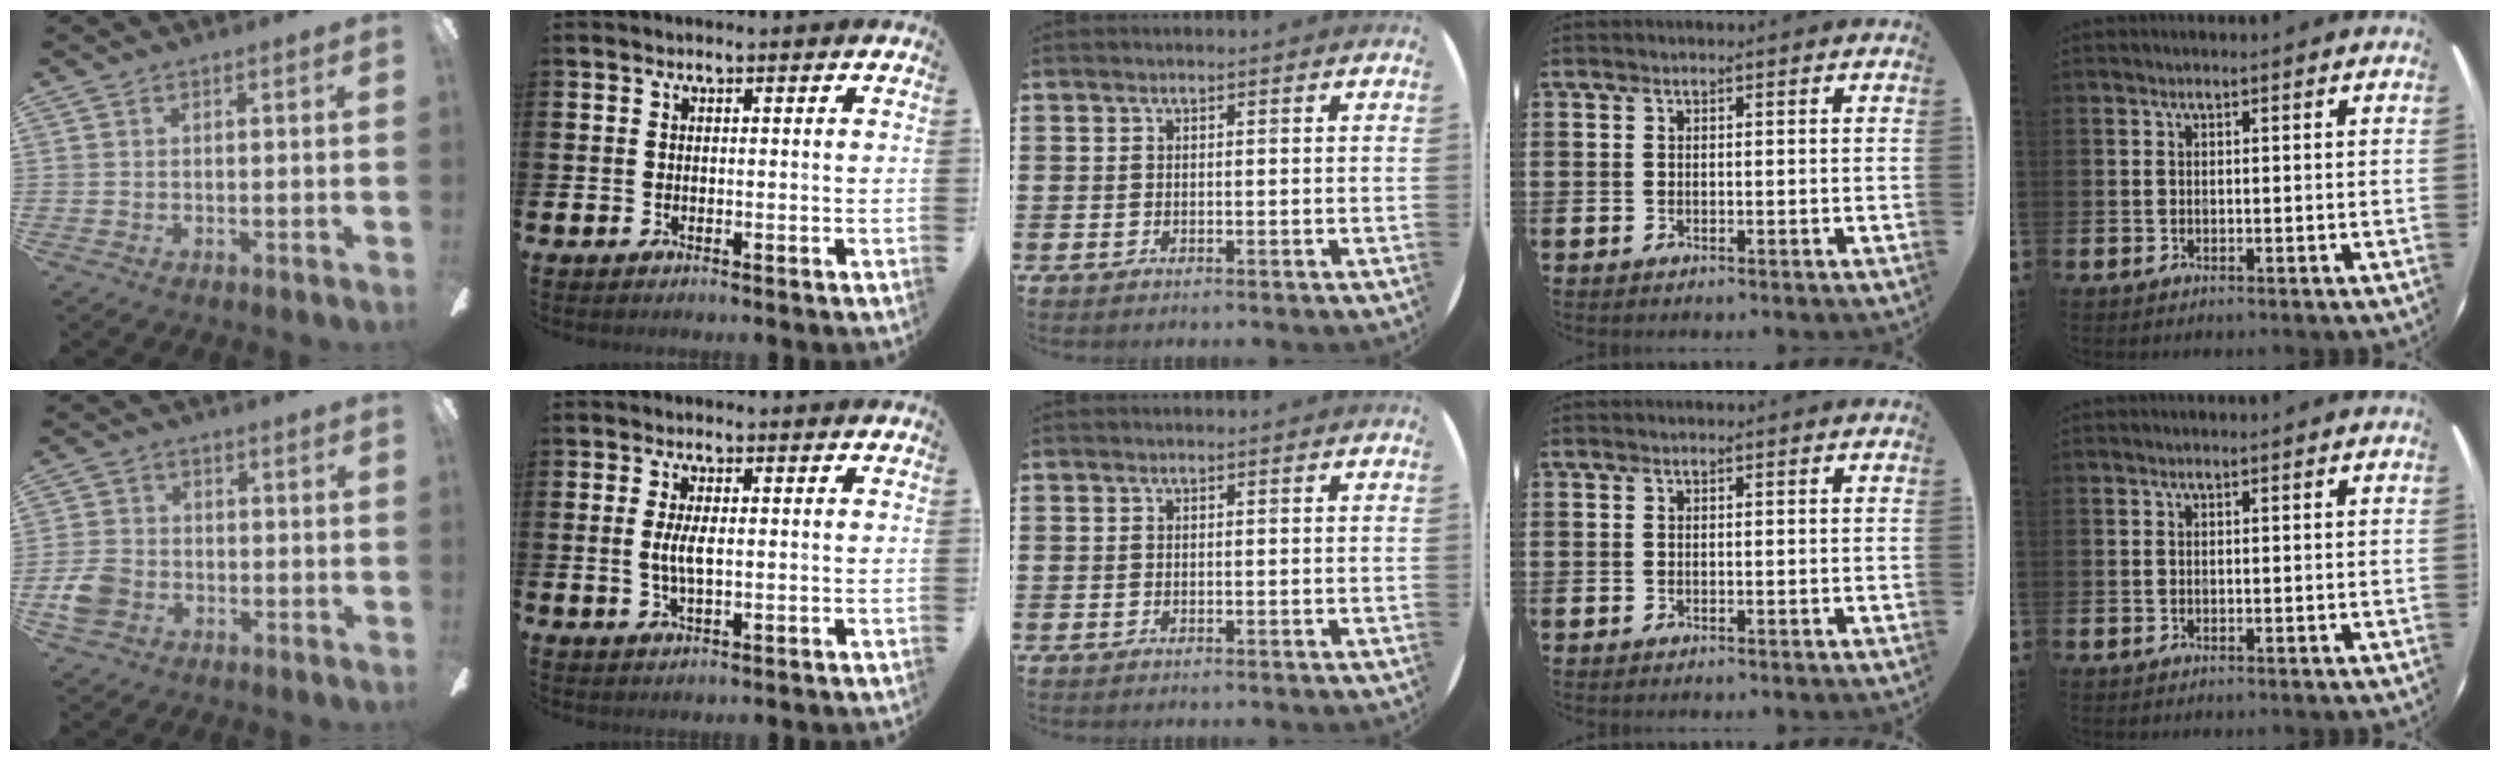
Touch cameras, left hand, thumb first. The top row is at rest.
{"thumb": {"total": 6.8, "force": [-2.7, 5.4, 3.2], "torque": [-0.077, 0.021, -0.051]}, "index": {"total": 3.4, "force": [0.4, 1.3, 3.1], "torque": [-0.054, 0.002, 0.003]}}